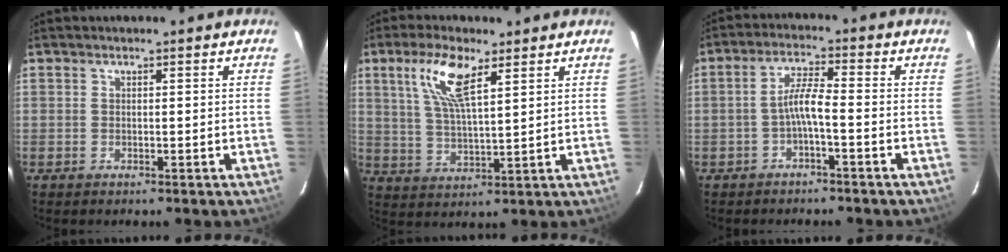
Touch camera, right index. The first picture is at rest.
{"total": 9.3, "force": [4.8, 2.8, 7.5], "torque": [-0.150, 0.009, 0.096]}
{"total": 4.1, "force": [-1.9, 0.2, 3.6], "torque": [-0.080, 0.012, -0.034]}